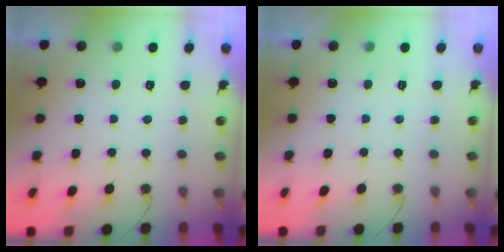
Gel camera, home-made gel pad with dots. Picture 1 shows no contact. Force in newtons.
{"total": 0.0}